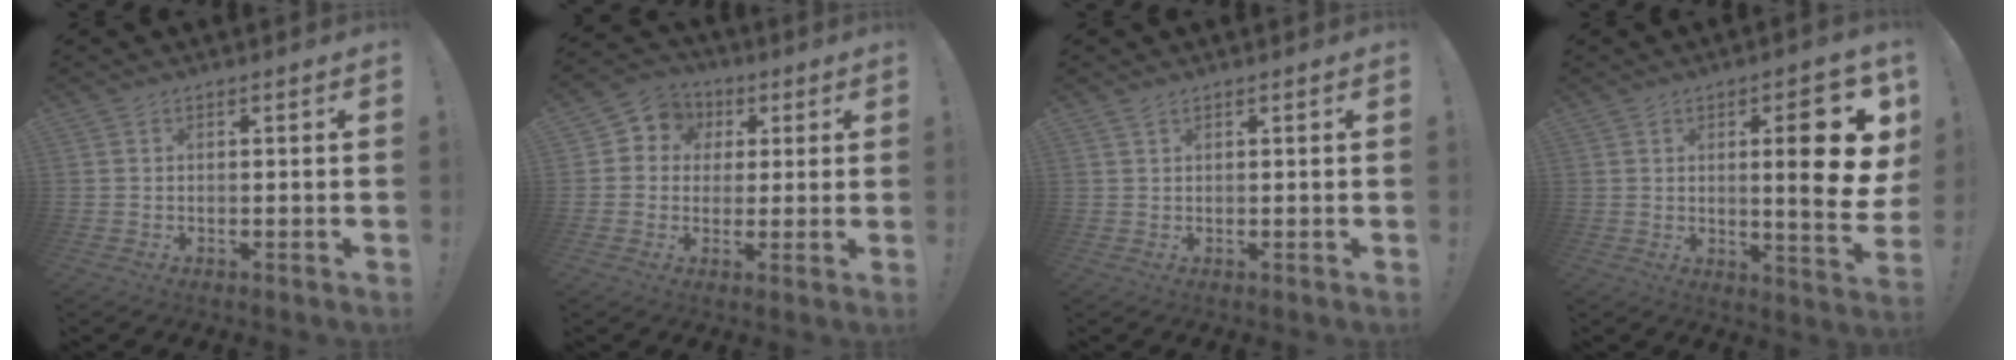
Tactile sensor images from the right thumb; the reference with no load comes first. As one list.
[{"total": 7.1, "force": [0.9, 6.7, 2.0], "torque": [-0.030, 0.005, 0.023]}, {"total": 1.1, "force": [0.9, 0.3, 0.5], "torque": [-0.009, -0.003, 0.016]}, {"total": 15.7, "force": [3.3, 3.8, 14.9], "torque": [-0.185, -0.022, 0.037]}]